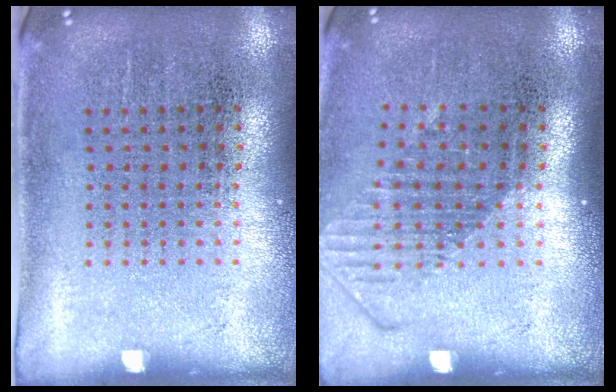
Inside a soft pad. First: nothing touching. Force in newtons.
{"total": 1.5, "press": 1.2, "slide": 1.0}